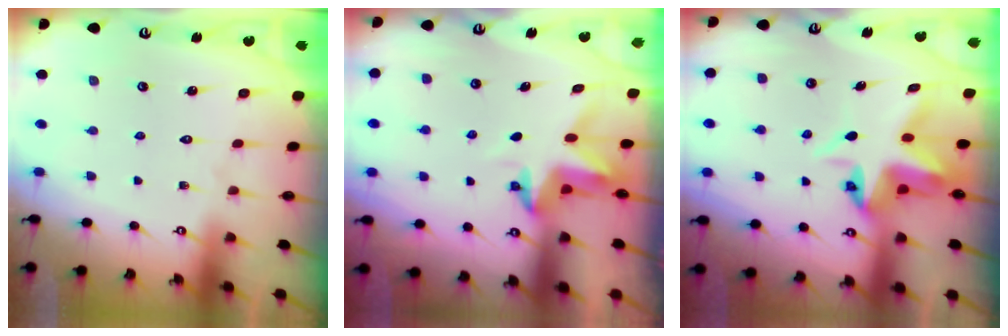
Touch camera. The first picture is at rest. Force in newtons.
{"total": 3.9, "press": 3.9, "slide": 0.3}
{"total": 6.6, "press": 6.6, "slide": 0.6}